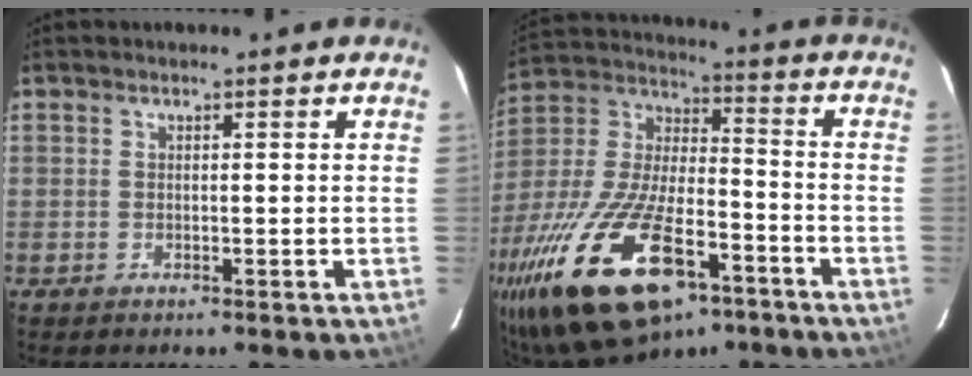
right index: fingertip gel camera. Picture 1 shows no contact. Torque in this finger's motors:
{"motor_torque": [1.61, -0.53, 1.06, 0.21]}